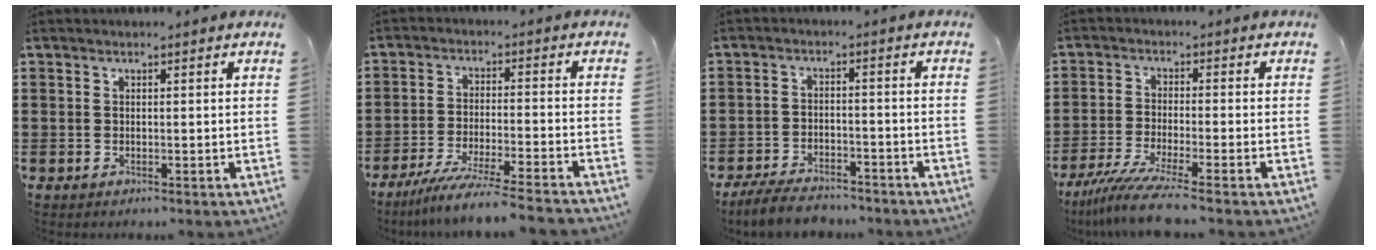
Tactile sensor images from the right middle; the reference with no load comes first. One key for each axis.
{"total": 7.2, "fx": -6.4, "fy": -0.6, "fz": 3.2, "tx": -0.063, "ty": -0.017, "tz": -0.120}
{"total": 5.1, "fx": -4.8, "fy": 1.0, "fz": 1.5, "tx": -0.037, "ty": 0.000, "tz": -0.094}
{"total": 6.7, "fx": -5.2, "fy": -0.1, "fz": 4.3, "tx": -0.104, "ty": -0.026, "tz": -0.102}